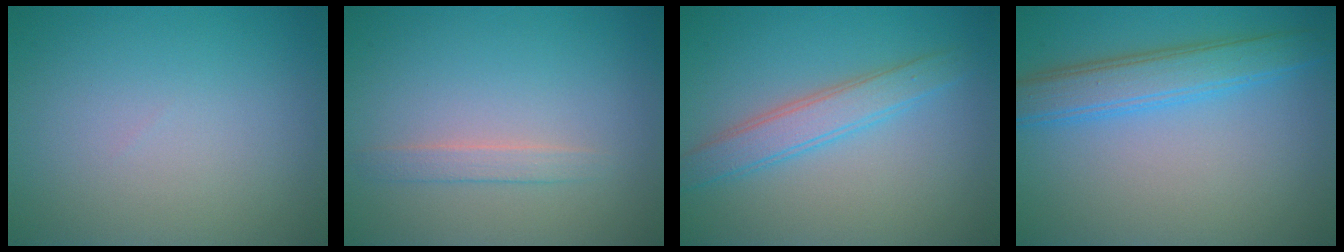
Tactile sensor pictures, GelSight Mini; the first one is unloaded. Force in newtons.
{"total": 1.3, "press": 1.3, "slide": 0.1}
{"total": 3.2, "press": 3.2, "slide": 0.3}
{"total": 4.2, "press": 4.2, "slide": 0.1}